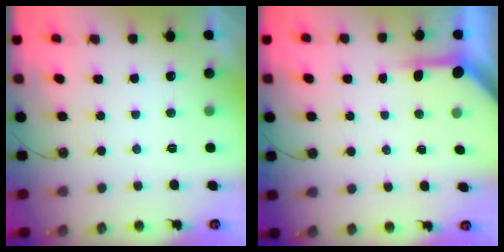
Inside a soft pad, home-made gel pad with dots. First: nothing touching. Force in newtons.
{"total": 4.0, "press": 4.0, "slide": 0.5}